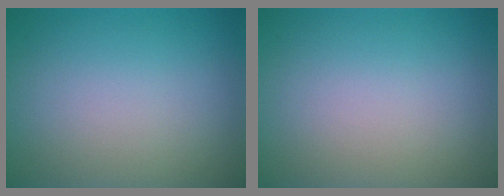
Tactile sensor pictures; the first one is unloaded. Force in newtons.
{"total": 0.0}